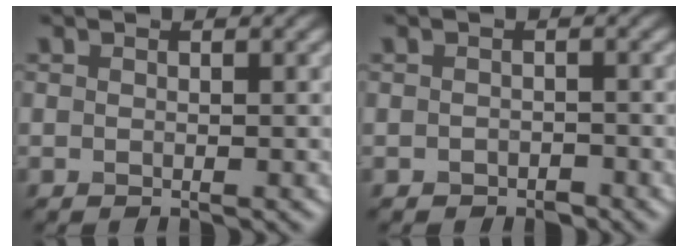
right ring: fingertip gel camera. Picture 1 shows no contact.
{"total": 0.8, "force": [-0.5, 0.5, -0.2], "torque": [0.007, -0.002, -0.007]}